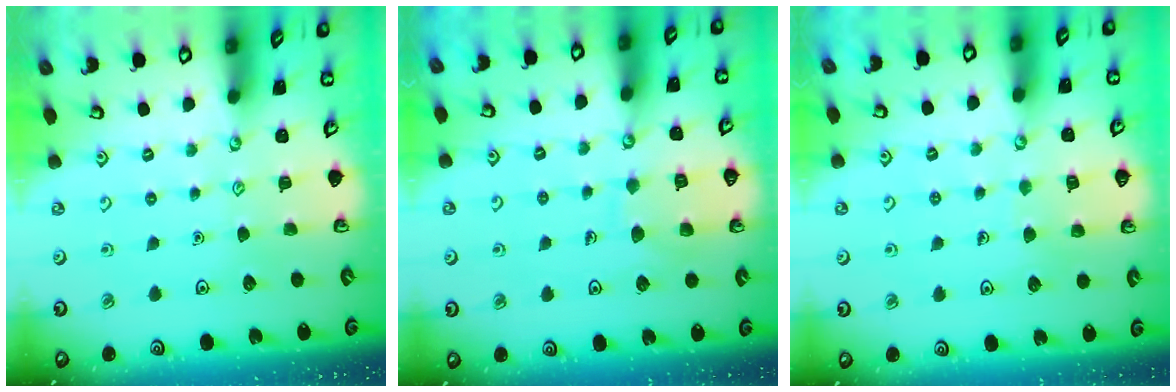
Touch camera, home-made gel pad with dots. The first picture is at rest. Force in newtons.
{"total": 7.5, "press": 7.5, "slide": 0.7}
{"total": 5.7, "press": 5.7, "slide": 0.6}